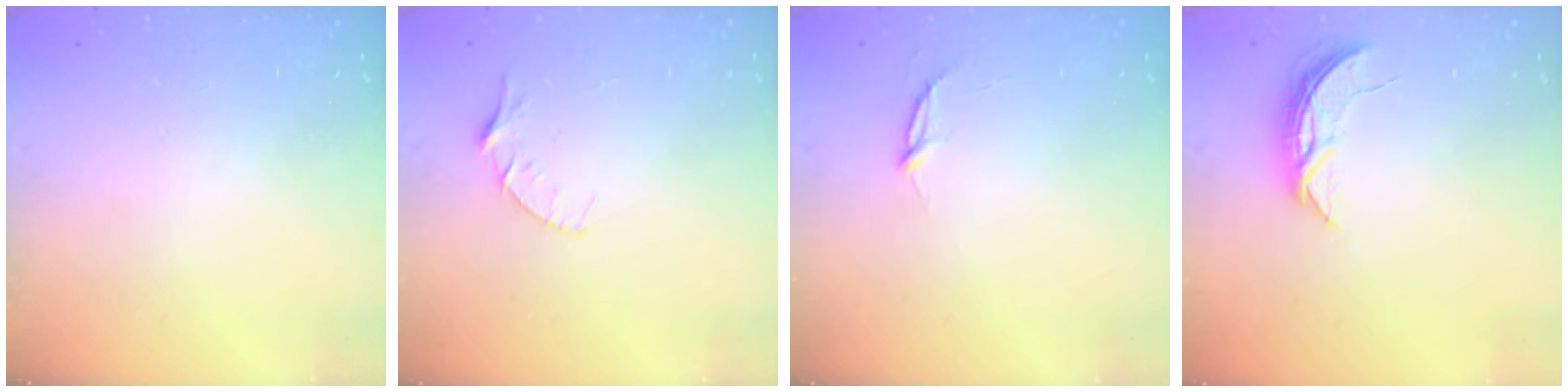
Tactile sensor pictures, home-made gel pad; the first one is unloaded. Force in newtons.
{"total": 4.1, "press": 4.0, "slide": 0.4}
{"total": 2.8, "press": 2.8, "slide": 0.3}
{"total": 5.9, "press": 5.8, "slide": 0.5}